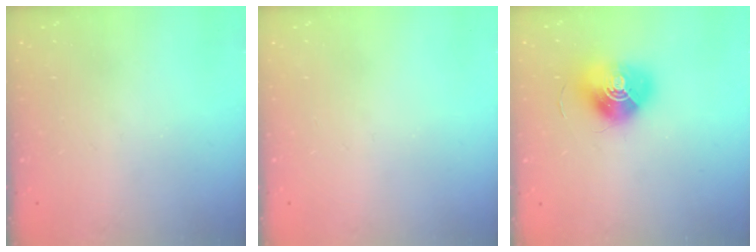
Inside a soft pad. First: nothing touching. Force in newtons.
{"total": 0.0}
{"total": 14.4, "press": 14.4, "slide": 0.5}